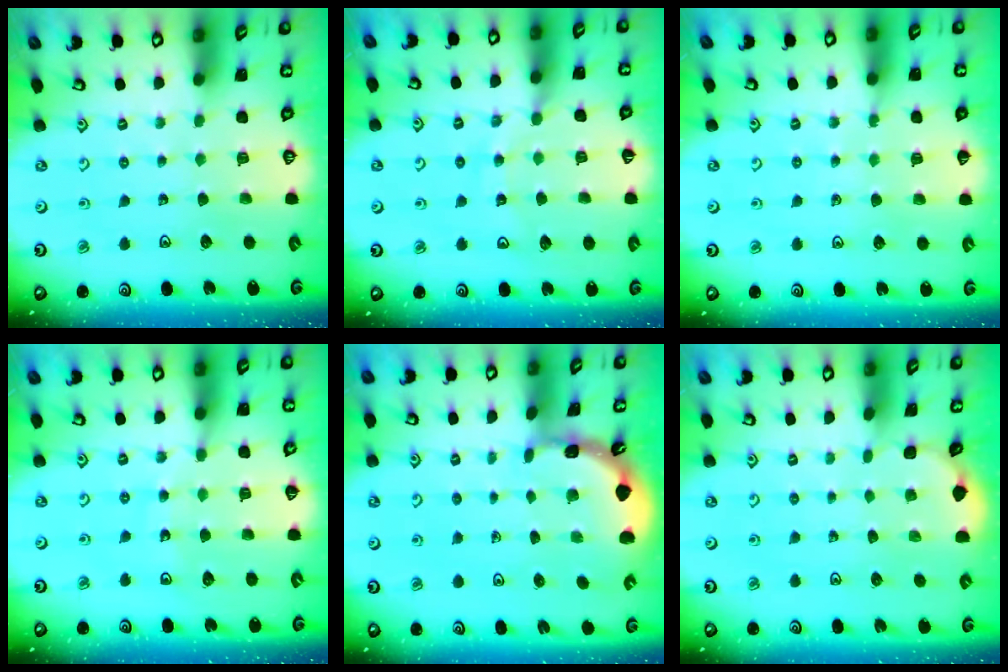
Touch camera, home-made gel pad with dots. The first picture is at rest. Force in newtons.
{"total": 11.0, "press": 11.0, "slide": 1.4}
{"total": 6.1, "press": 6.0, "slide": 1.2}
{"total": 10.8, "press": 10.3, "slide": 3.0}
{"total": 1.7, "press": 1.7, "slide": 0.1}
{"total": 1.3, "press": 1.3, "slide": 0.1}